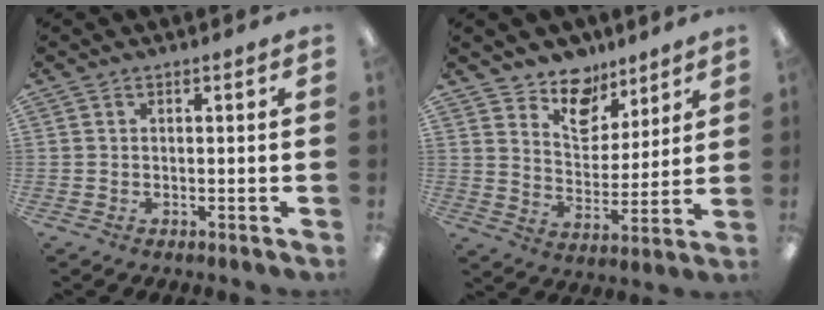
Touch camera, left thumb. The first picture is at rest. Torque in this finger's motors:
{"motor_torque": [0.11, 0.13, -0.17, -0.07, 0.06]}